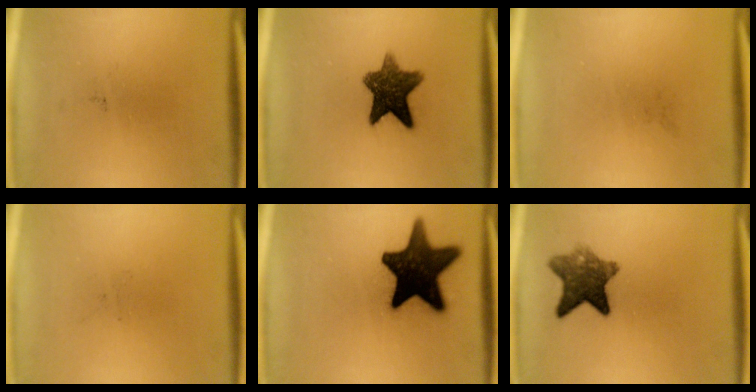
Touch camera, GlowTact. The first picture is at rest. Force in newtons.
{"total": 9.9}
{"total": 0.0}
{"total": 0.0}
{"total": 18.1}
{"total": 7.9}